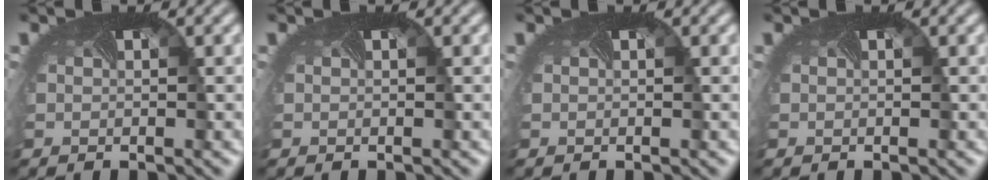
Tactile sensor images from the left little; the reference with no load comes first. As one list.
[{"total": 0.0}, {"total": 0.0}, {"total": 0.0}]